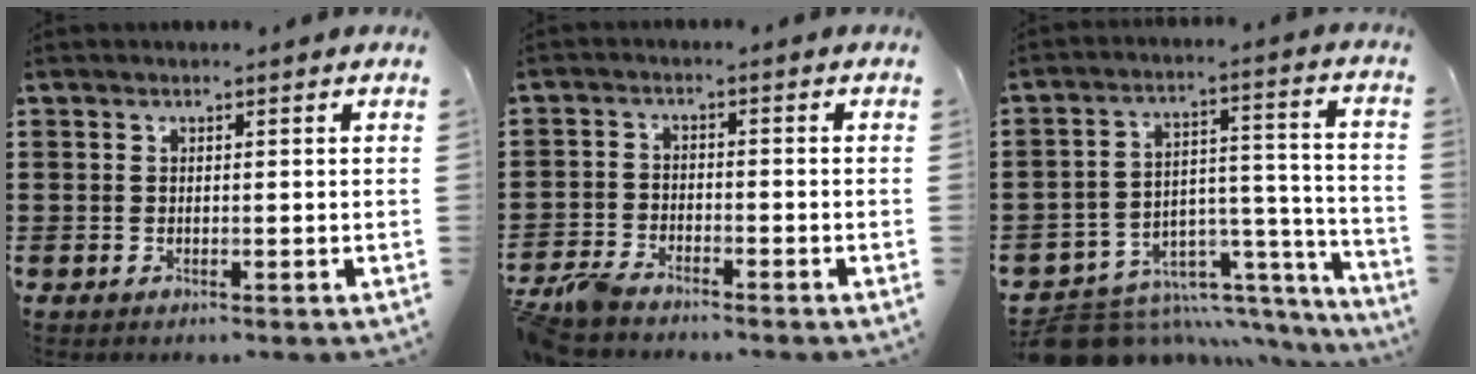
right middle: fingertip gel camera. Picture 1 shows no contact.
{"total": 3.9, "force": [-3.7, 0.6, 0.9], "torque": [-0.039, -0.004, -0.082]}
{"total": 8.8, "force": [-7.9, 3.6, 1.5], "torque": [-0.023, 0.014, -0.140]}